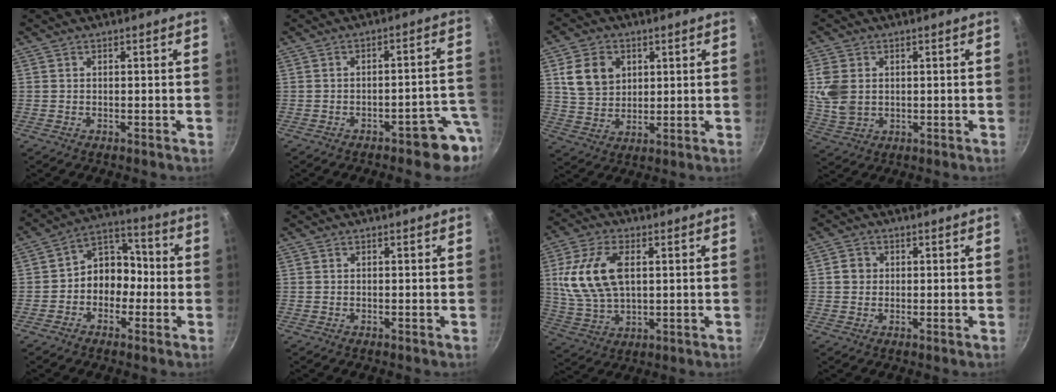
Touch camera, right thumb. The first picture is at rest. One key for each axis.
{"total": 6.7, "fx": -3.6, "fy": 2.5, "fz": 5.1, "tx": -0.022, "ty": 0.041, "tz": -0.040}
{"total": 9.7, "fx": 2.9, "fy": 7.6, "fz": 5.2, "tx": -0.073, "ty": -0.007, "tz": 0.056}
{"total": 7.4, "fx": 0.9, "fy": 5.6, "fz": 4.7, "tx": -0.092, "ty": -0.004, "tz": 0.025}
{"total": 9.5, "fx": -1.9, "fy": 7.7, "fz": 5.3, "tx": -0.022, "ty": 0.051, "tz": -0.046}
{"total": 0.0}
{"total": 14.3, "fx": 2.7, "fy": 8.2, "fz": 11.4, "tx": -0.214, "ty": -0.001, "tz": 0.056}
{"total": 2.8, "fx": 0.2, "fy": 2.6, "fz": 1.0, "tx": -0.003, "ty": 0.006, "tz": -0.001}